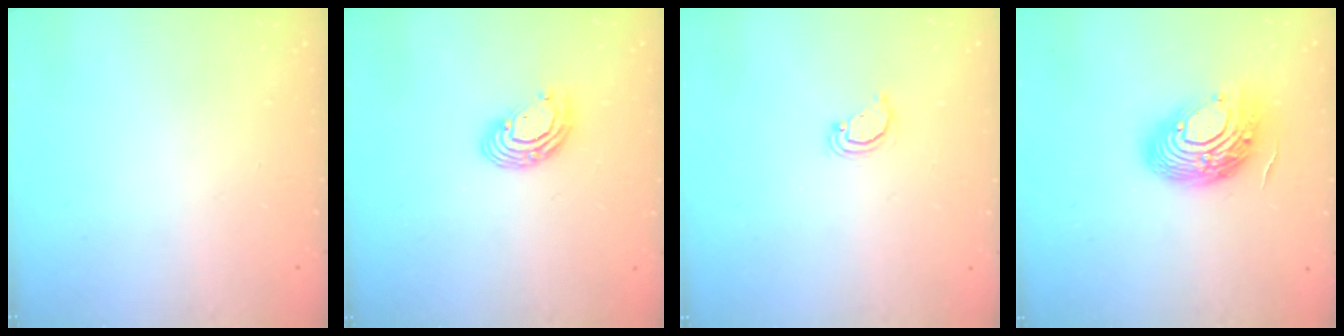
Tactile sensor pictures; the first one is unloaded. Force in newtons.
{"total": 8.4, "press": 8.3, "slide": 1.4}
{"total": 2.5, "press": 2.5, "slide": 0.3}
{"total": 16.1, "press": 16.1, "slide": 1.3}